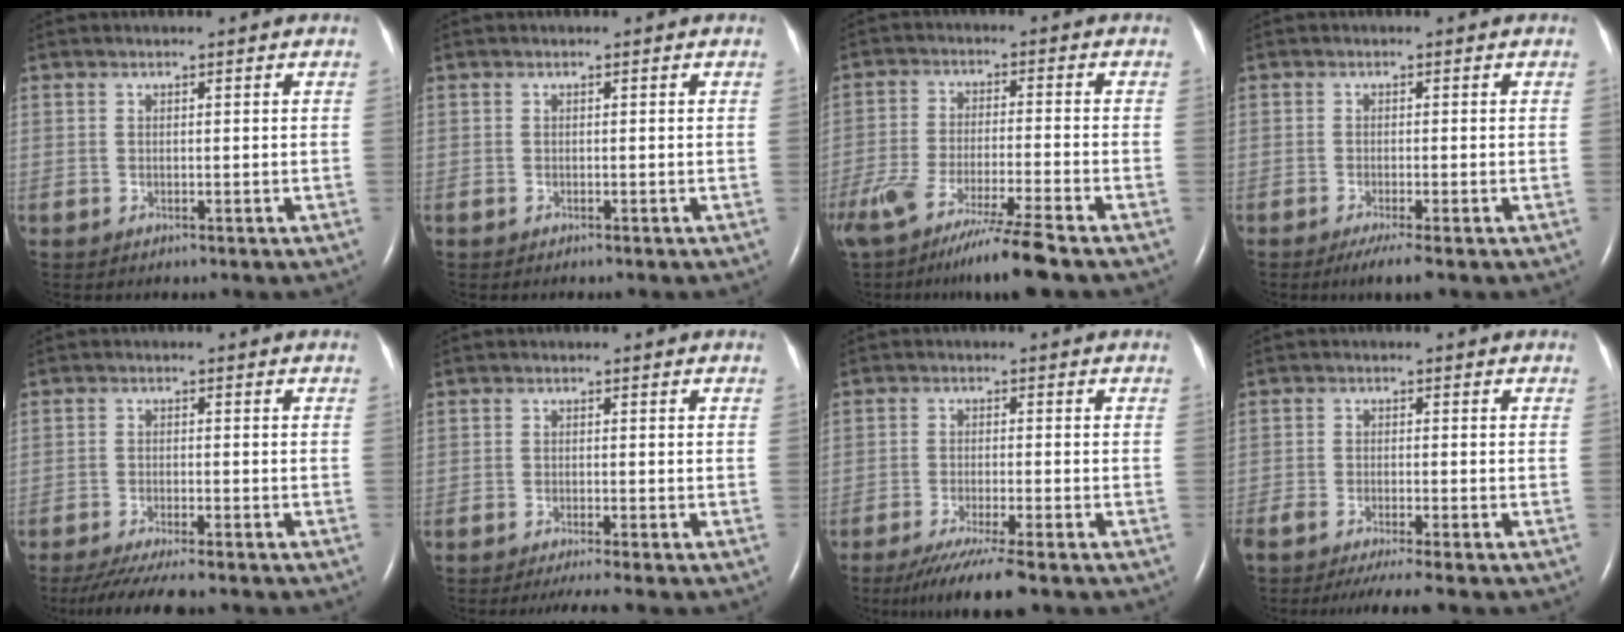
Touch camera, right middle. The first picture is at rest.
{"total": 0.0}
{"total": 12.7, "force": [-9.6, -1.1, 8.2], "torque": [-0.151, -0.044, -0.163]}
{"total": 3.2, "force": [-2.2, -0.2, 2.4], "torque": [-0.044, -0.012, -0.039]}
{"total": 10.3, "force": [-8.8, 0.9, 5.3], "torque": [-0.077, -0.024, -0.135]}
{"total": 4.3, "force": [-3.6, -0.7, 2.3], "torque": [-0.034, -0.011, -0.056]}
{"total": 8.0, "force": [-6.0, -0.4, 5.3], "torque": [-0.087, -0.023, -0.099]}
{"total": 8.3, "force": [-7.0, -0.3, 4.4], "torque": [-0.054, -0.021, -0.109]}